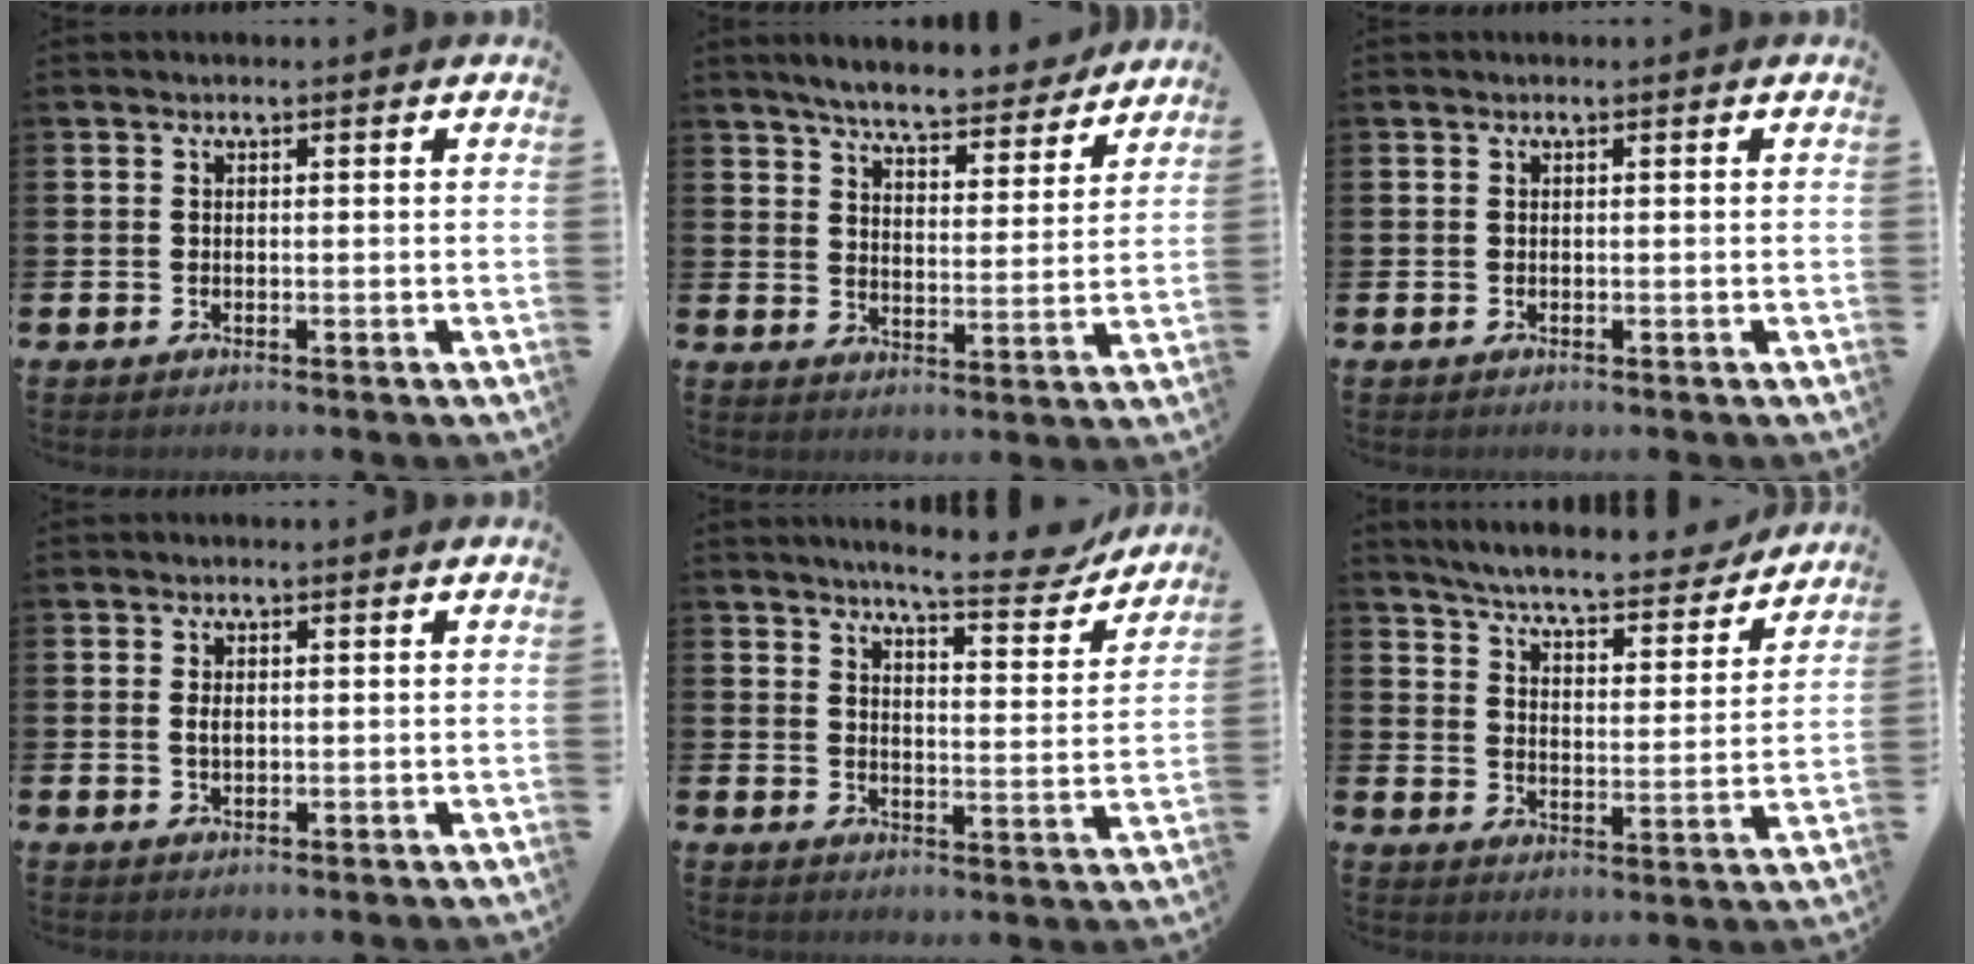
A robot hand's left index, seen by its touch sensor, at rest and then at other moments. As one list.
[{"total": 6.4, "force": [6.1, 1.0, 1.7], "torque": [-0.043, -0.044, 0.101]}, {"total": 0.0}, {"total": 1.4, "force": [0.3, 0.8, 1.1], "torque": [-0.009, 0.001, 0.002]}, {"total": 8.0, "force": [7.4, 0.8, 3.0], "torque": [-0.058, -0.045, 0.127]}, {"total": 6.6, "force": [6.2, 0.5, 2.0], "torque": [-0.059, -0.049, 0.103]}]